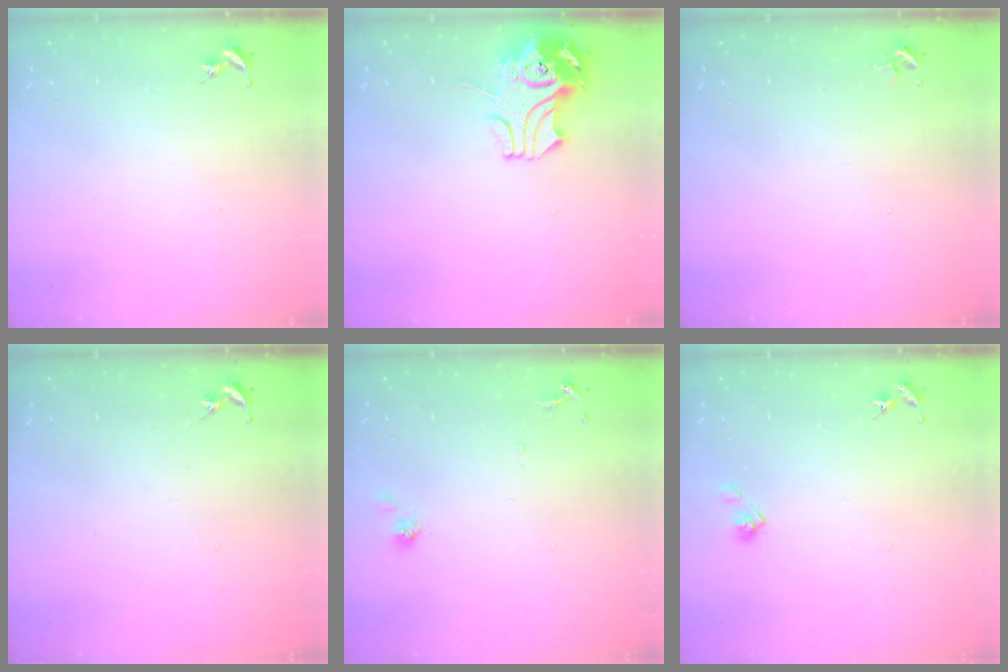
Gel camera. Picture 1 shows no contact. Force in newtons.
{"total": 10.6, "press": 10.4, "slide": 1.7}
{"total": 2.4, "press": 2.4, "slide": 0.3}
{"total": 0.0}
{"total": 7.3, "press": 7.3, "slide": 0.4}
{"total": 4.7, "press": 4.2, "slide": 2.2}